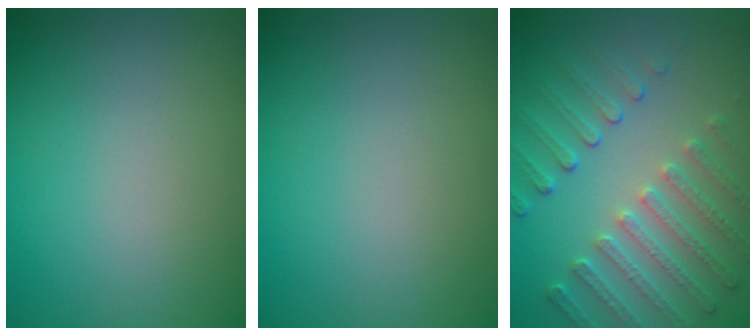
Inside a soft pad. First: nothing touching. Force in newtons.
{"total": 0.0}
{"total": 5.1, "press": 3.8, "slide": 3.3}